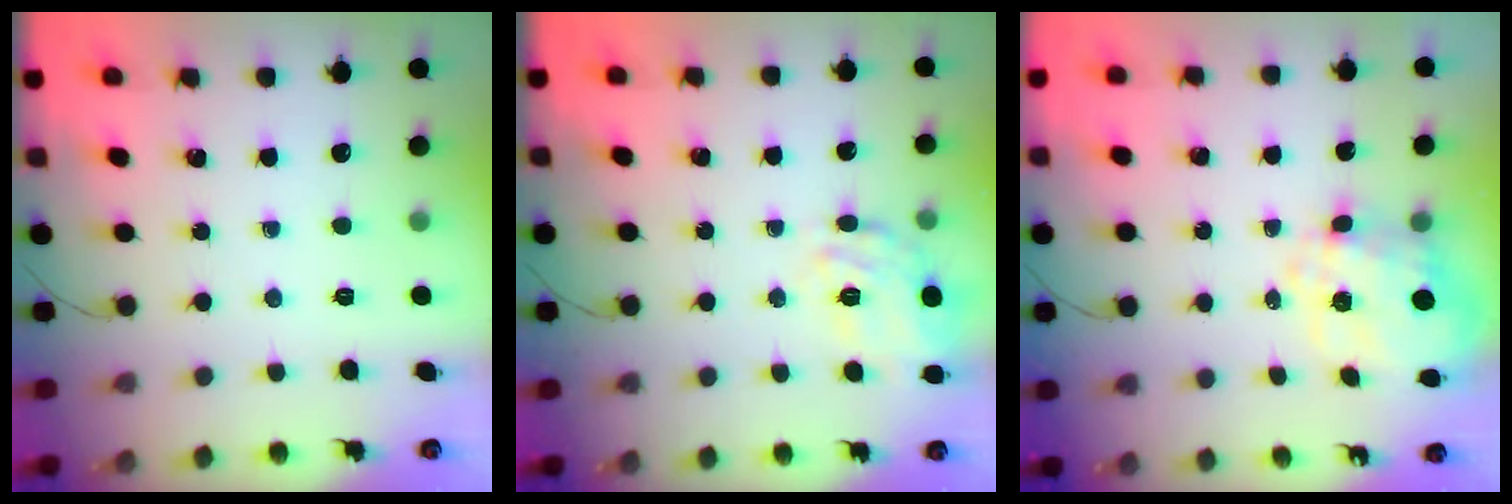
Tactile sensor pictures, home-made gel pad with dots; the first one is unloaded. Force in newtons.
{"total": 12.4, "press": 12.2, "slide": 1.9}
{"total": 11.3, "press": 11.2, "slide": 1.4}